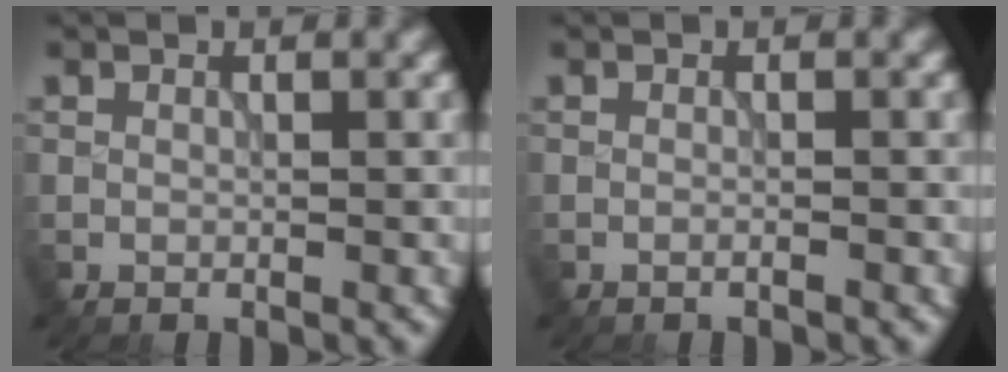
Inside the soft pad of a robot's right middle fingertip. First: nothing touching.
{"total": 0.7, "force": [-0.4, 0.2, 0.6], "torque": [-0.007, -0.003, -0.014]}